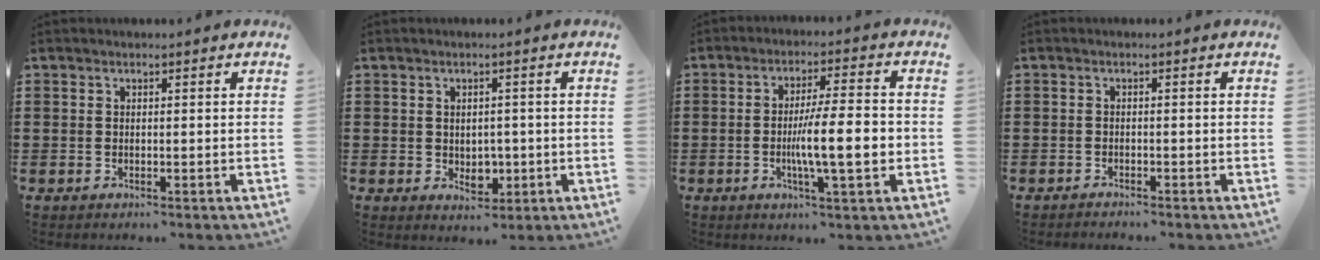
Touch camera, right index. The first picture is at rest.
{"total": 3.1, "force": [-0.3, 2.2, 2.1], "torque": [-0.034, 0.001, -0.007]}
{"total": 9.6, "force": [-1.6, 1.5, 9.3], "torque": [-0.152, -0.004, -0.030]}
{"total": 1.0, "force": [-1.0, 0.0, 0.1], "torque": [-0.004, 0.000, -0.020]}